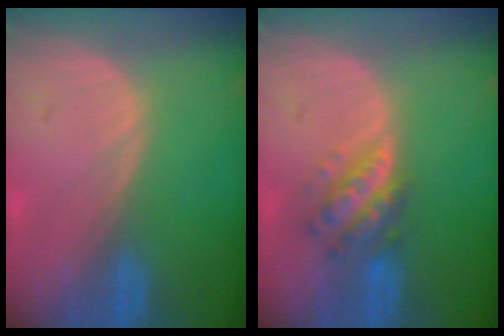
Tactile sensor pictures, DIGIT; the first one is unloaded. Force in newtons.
{"total": 5.7, "press": 5.3, "slide": 2.3}